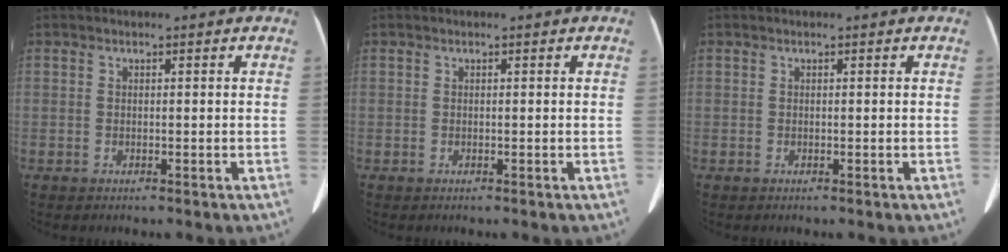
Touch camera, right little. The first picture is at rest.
{"total": 0.0}
{"total": 0.0}